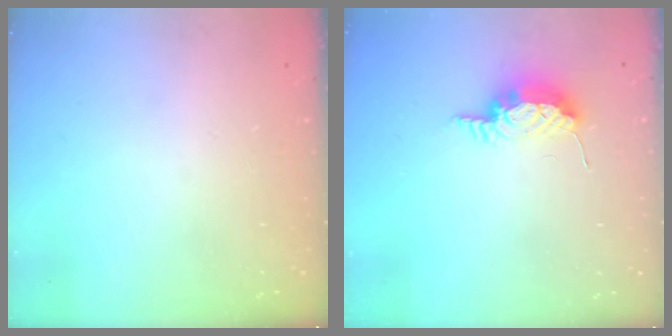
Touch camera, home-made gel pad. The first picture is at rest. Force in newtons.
{"total": 8.8, "press": 8.5, "slide": 2.1}